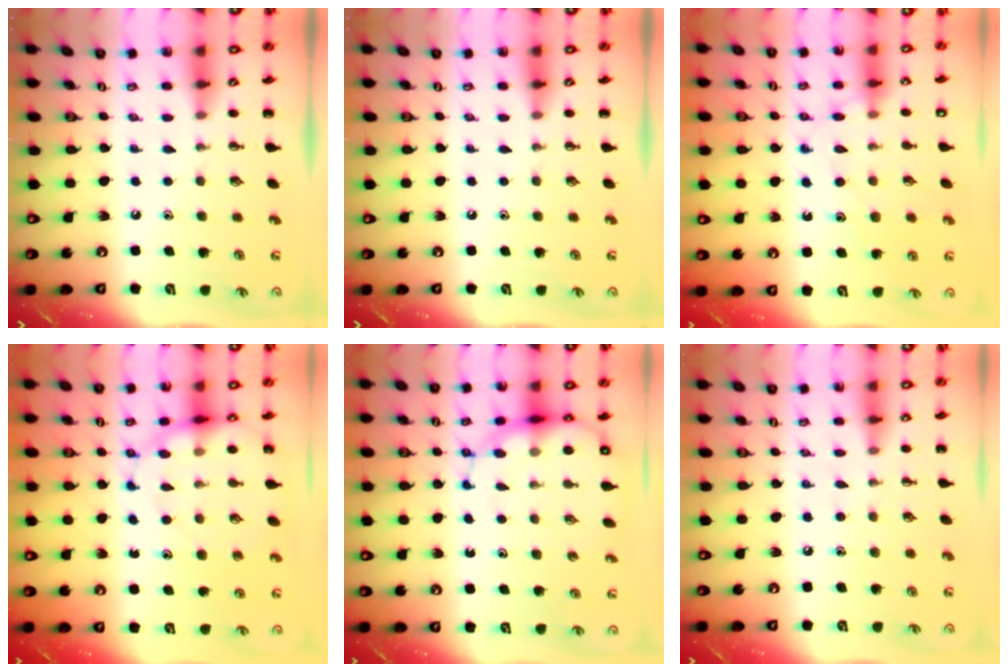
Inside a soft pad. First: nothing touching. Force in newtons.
{"total": 0.0}
{"total": 11.9, "press": 11.8, "slide": 0.6}
{"total": 15.7, "press": 15.6, "slide": 1.7}
{"total": 11.9, "press": 11.5, "slide": 3.3}
{"total": 7.1, "press": 6.9, "slide": 1.9}